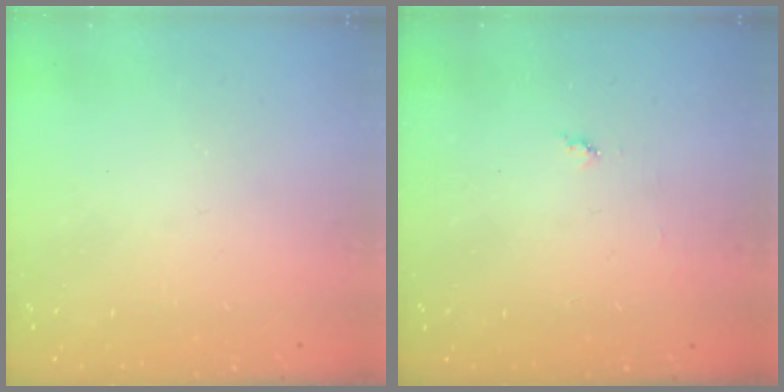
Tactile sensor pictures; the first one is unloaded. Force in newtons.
{"total": 3.9, "press": 3.9, "slide": 0.4}